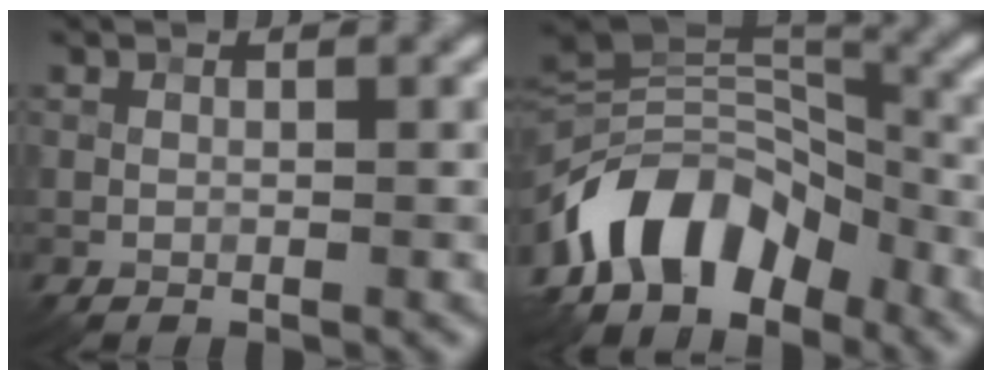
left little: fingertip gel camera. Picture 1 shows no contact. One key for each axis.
{"total": 9.4, "fx": -5.6, "fy": 5.4, "fz": 5.2, "tx": -0.068, "ty": 0.010, "tz": -0.110}